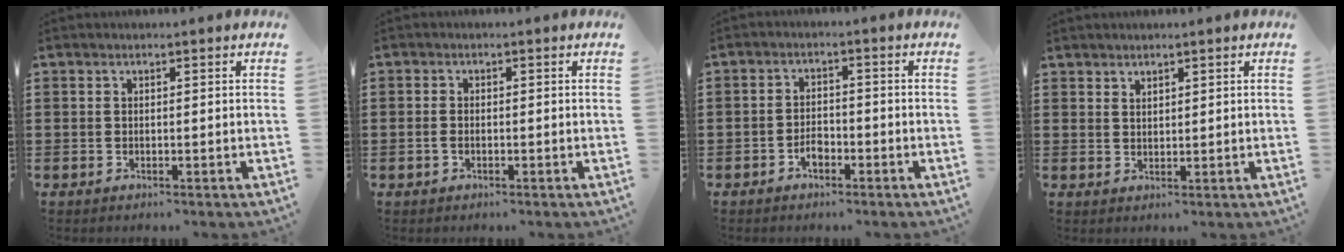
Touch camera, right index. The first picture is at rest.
{"total": 1.2, "force": [-0.3, 0.7, 0.9], "torque": [-0.019, 0.002, -0.007]}
{"total": 2.6, "force": [-1.5, 1.5, 1.5], "torque": [-0.030, 0.004, -0.029]}
{"total": 1.7, "force": [1.6, 0.5, -0.1], "torque": [0.000, 0.002, 0.031]}